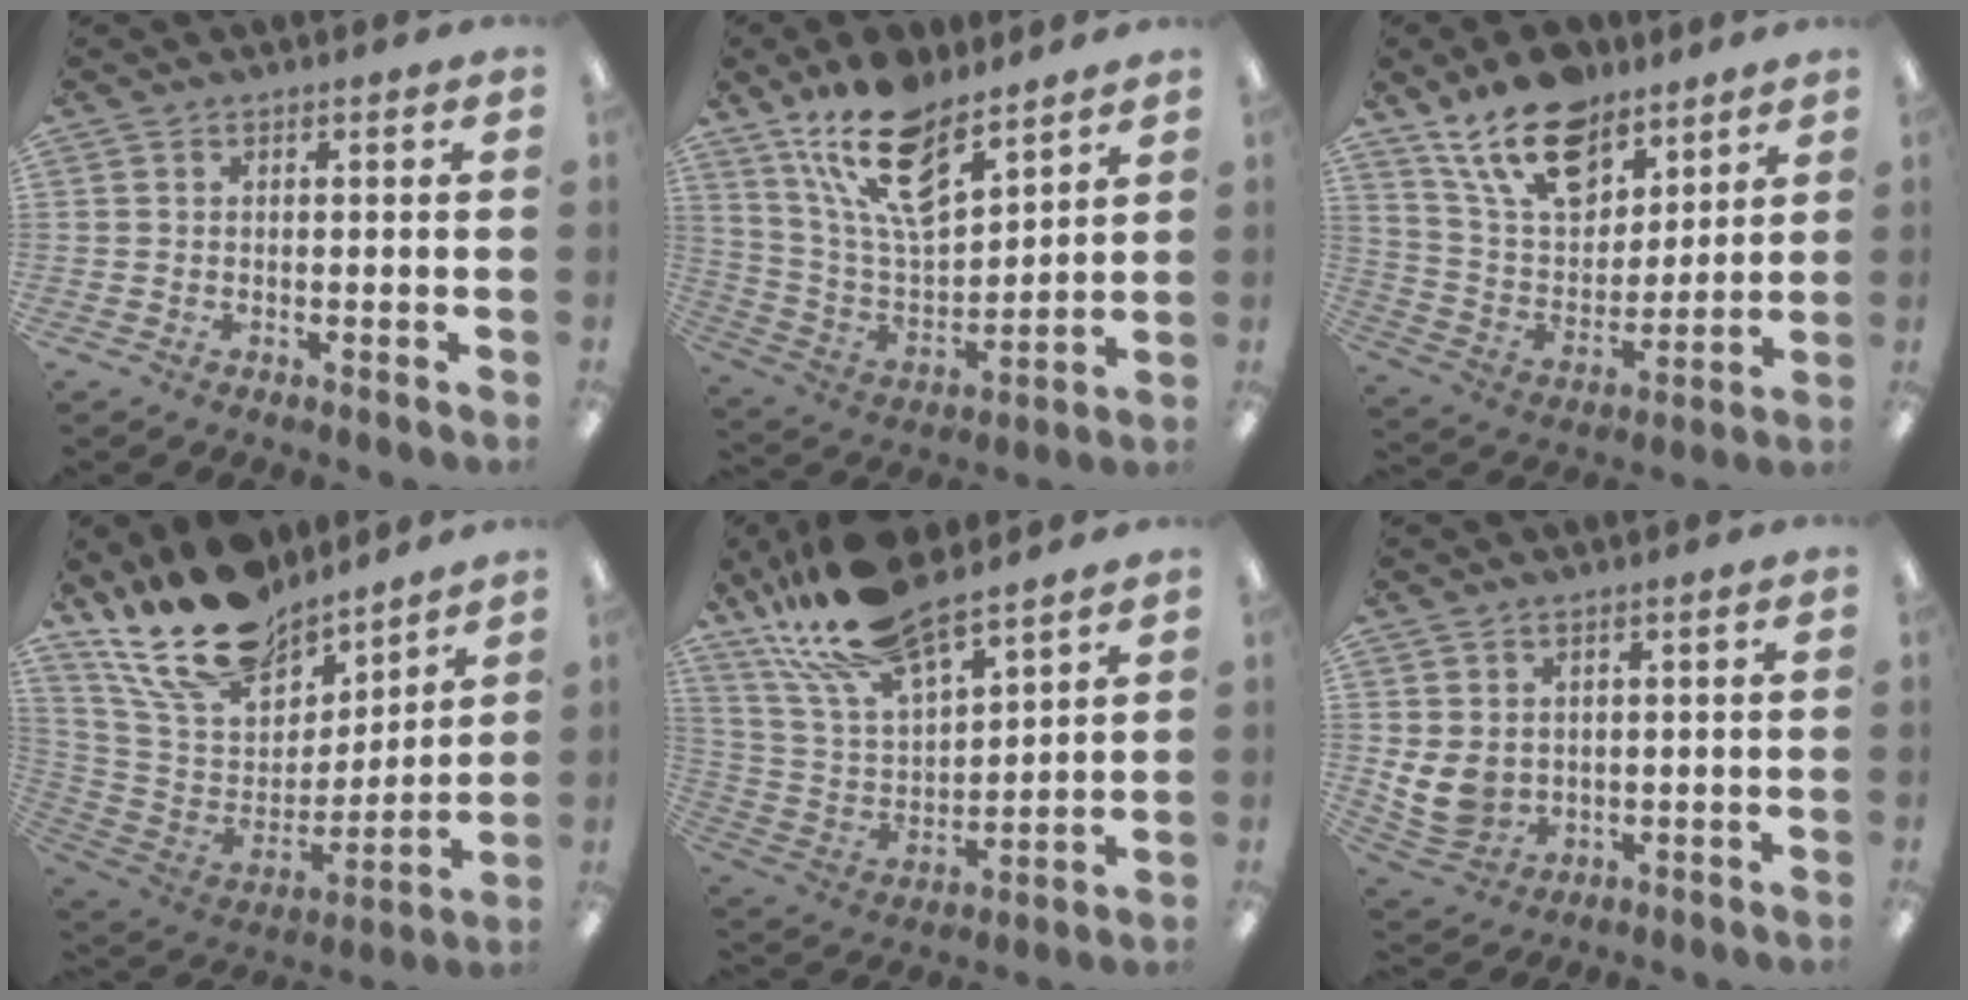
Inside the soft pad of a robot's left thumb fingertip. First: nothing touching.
{"total": 18.6, "force": [13.2, 7.7, 10.5], "torque": [-0.200, -0.068, 0.235]}
{"total": 17.8, "force": [12.7, 9.4, 8.3], "torque": [-0.150, -0.065, 0.230]}
{"total": 21.7, "force": [17.3, 9.8, 8.7], "torque": [-0.181, -0.112, 0.315]}
{"total": 19.4, "force": [15.7, 6.3, 9.5], "torque": [-0.212, -0.078, 0.285]}
{"total": 6.9, "force": [1.6, 5.5, 3.8], "torque": [-0.093, -0.008, 0.034]}